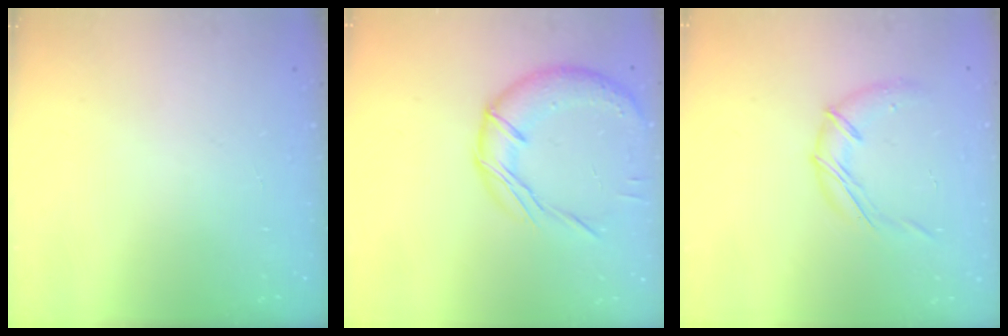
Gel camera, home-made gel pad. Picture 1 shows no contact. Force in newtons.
{"total": 14.6, "press": 14.5, "slide": 0.9}
{"total": 10.7, "press": 10.6, "slide": 1.5}